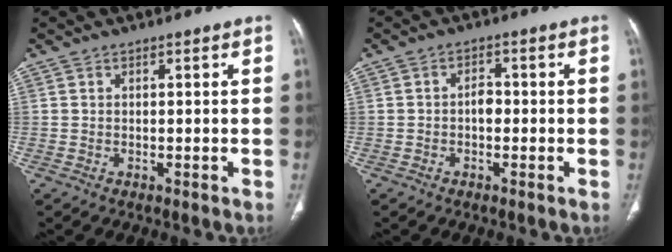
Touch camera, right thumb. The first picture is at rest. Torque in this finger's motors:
{"motor_torque": [0.56, 0.85, 0.69, -0.06, 0.03]}